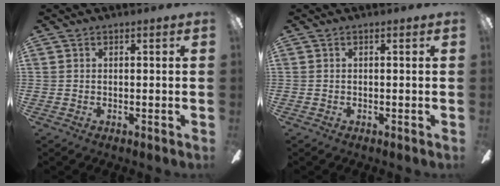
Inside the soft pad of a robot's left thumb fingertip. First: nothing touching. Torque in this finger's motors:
{"motor_torque": [0.00, 0.00, 0.05, 0.10, 0.00]}